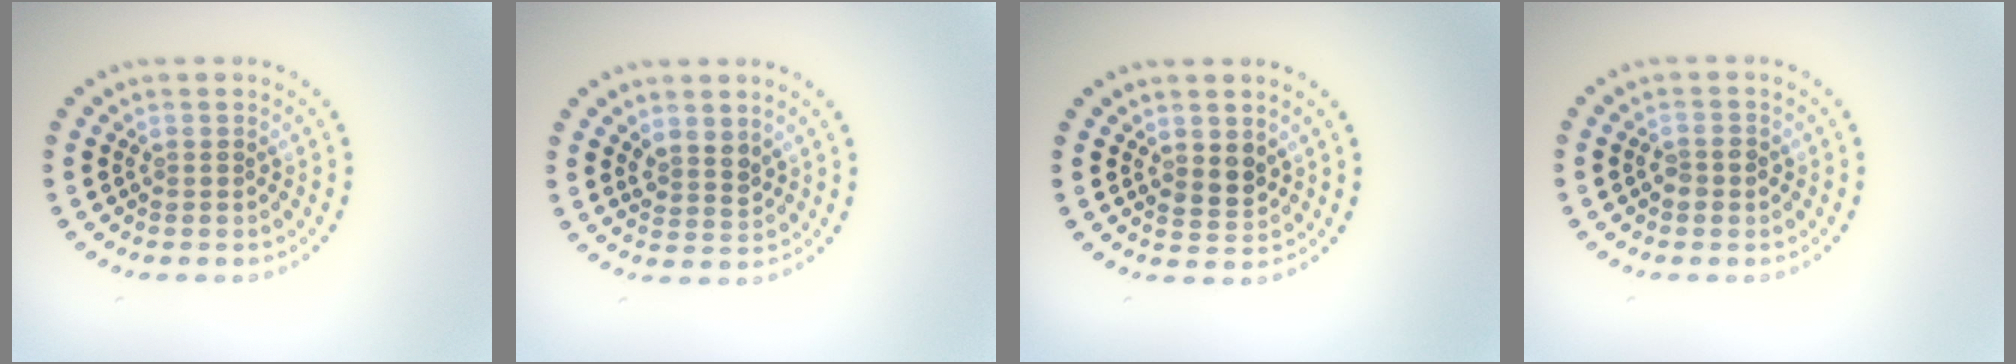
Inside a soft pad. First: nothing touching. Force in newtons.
{"total": 1.9, "press": 1.5, "slide": 1.0}
{"total": 1.9, "press": 1.8, "slide": 0.6}
{"total": 1.3, "press": 1.3, "slide": 0.3}